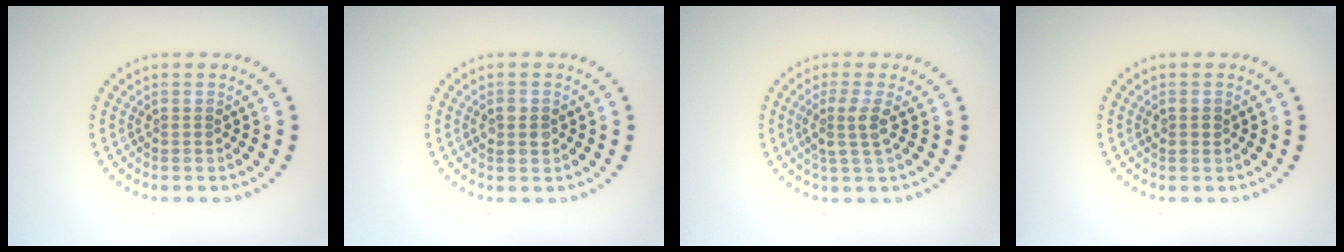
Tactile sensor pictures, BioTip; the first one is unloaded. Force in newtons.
{"total": 1.9, "press": 1.9, "slide": 0.1}
{"total": 2.2, "press": 1.8, "slide": 1.3}
{"total": 1.0, "press": 1.0, "slide": 0.2}